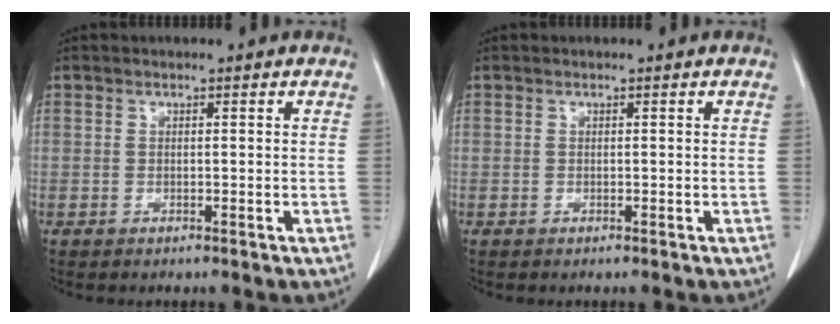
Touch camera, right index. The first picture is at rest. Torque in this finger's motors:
{"motor_torque": [0.00, 0.00, 0.00, 0.00]}